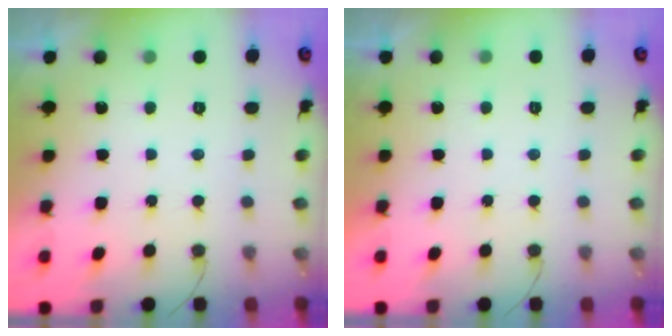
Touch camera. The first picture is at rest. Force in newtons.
{"total": 1.7, "press": 1.7, "slide": 0.0}